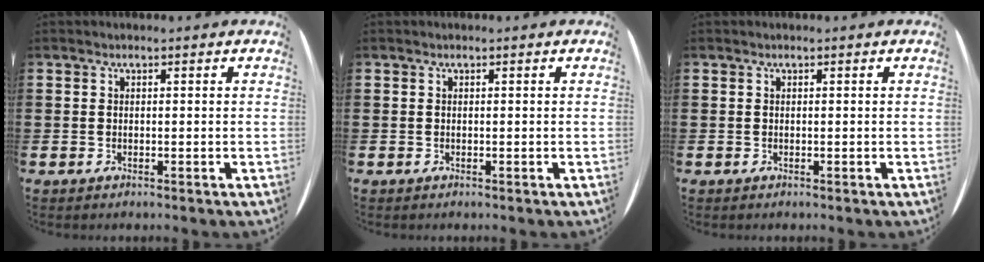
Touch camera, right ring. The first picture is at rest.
{"total": 0.0}
{"total": 0.0}